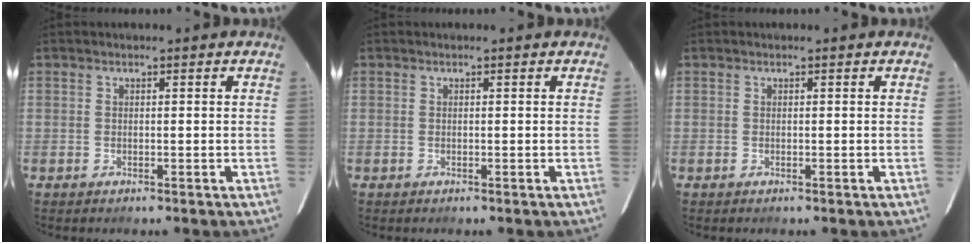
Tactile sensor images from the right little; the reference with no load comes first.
{"total": 0.0}
{"total": 0.0}